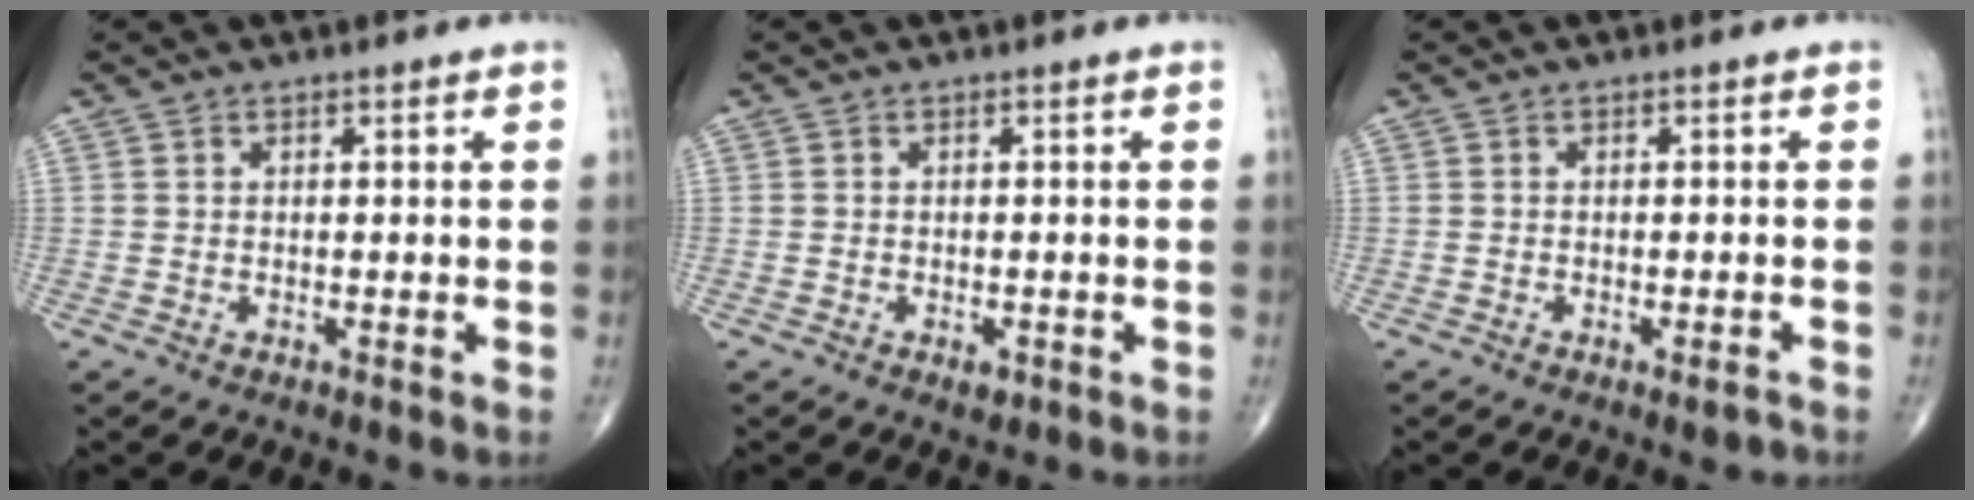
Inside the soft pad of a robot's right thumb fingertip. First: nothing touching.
{"total": 1.4, "force": [-0.6, 0.8, 1.0], "torque": [-0.010, 0.001, -0.008]}
{"total": 1.7, "force": [-1.1, 0.5, 1.2], "torque": [-0.016, 0.003, -0.013]}